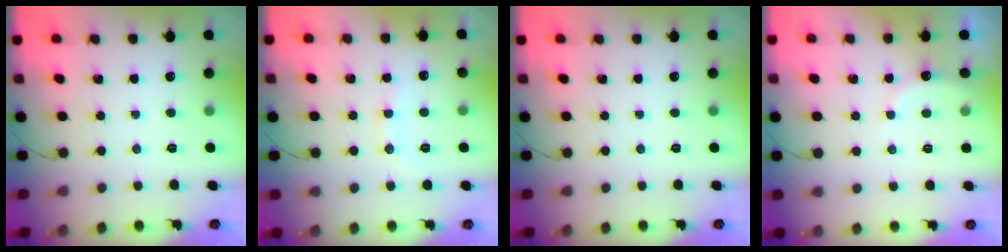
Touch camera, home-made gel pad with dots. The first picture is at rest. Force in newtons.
{"total": 8.6, "press": 8.5, "slide": 0.9}
{"total": 0.0}
{"total": 7.1, "press": 7.1, "slide": 0.9}